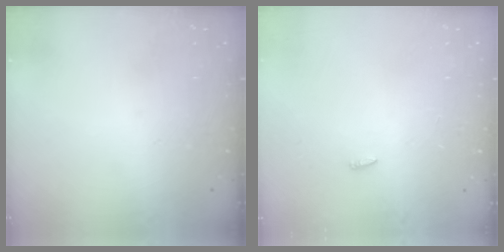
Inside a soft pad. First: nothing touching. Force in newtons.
{"total": 2.1, "press": 1.9, "slide": 0.7}